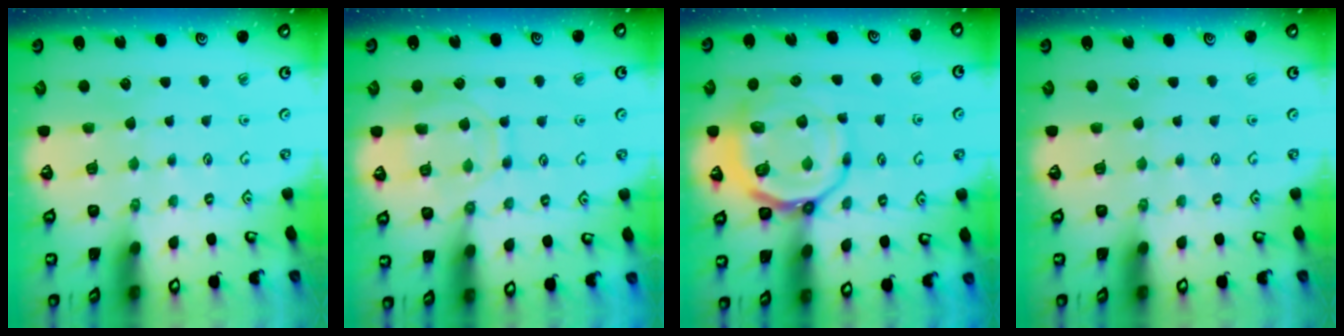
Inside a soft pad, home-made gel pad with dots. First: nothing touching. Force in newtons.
{"total": 10.1, "press": 10.0, "slide": 1.1}
{"total": 14.0, "press": 13.8, "slide": 2.3}
{"total": 0.0}